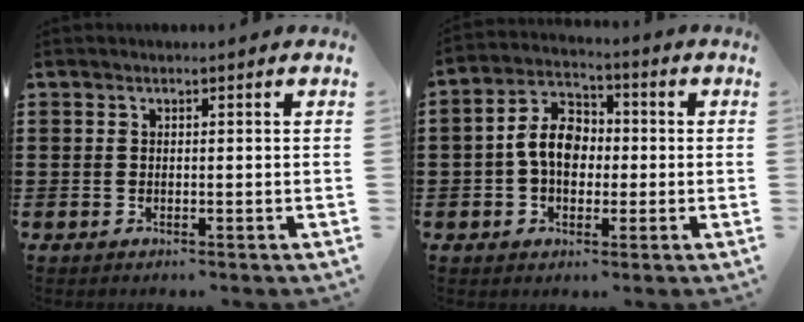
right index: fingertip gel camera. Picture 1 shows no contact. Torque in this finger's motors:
{"motor_torque": [1.44, -0.53, 0.66, 0.20]}